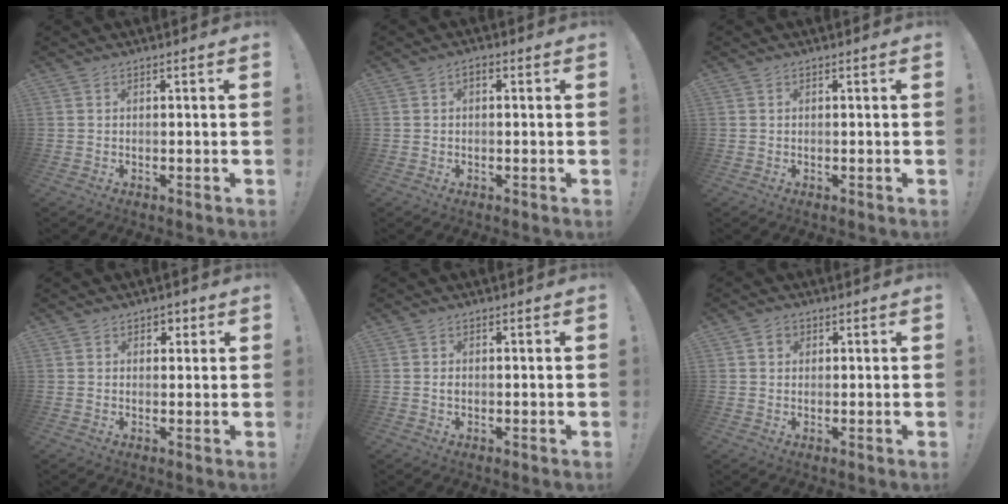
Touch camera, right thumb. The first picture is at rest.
{"total": 1.2, "force": [-0.4, 0.7, 0.9], "torque": [-0.021, 0.008, -0.007]}
{"total": 0.0}
{"total": 2.6, "force": [1.1, 2.1, 0.9], "torque": [-0.004, -0.001, 0.015]}
{"total": 0.7, "force": [-0.2, 0.4, 0.5], "torque": [-0.012, 0.004, -0.005]}
{"total": 2.3, "force": [1.0, 1.9, 0.9], "torque": [-0.006, 0.000, 0.016]}